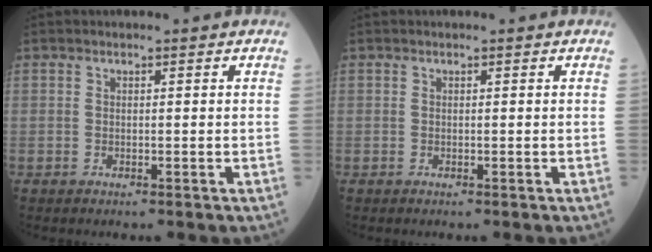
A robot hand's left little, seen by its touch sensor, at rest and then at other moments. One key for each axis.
{"total": 0.0}